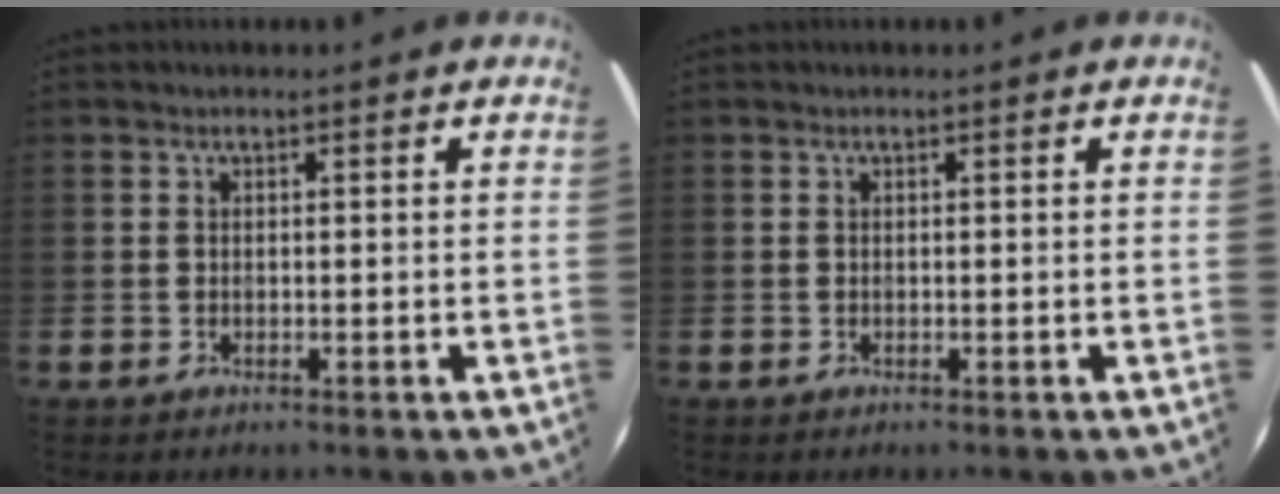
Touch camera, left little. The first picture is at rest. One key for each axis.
{"total": 0.0}